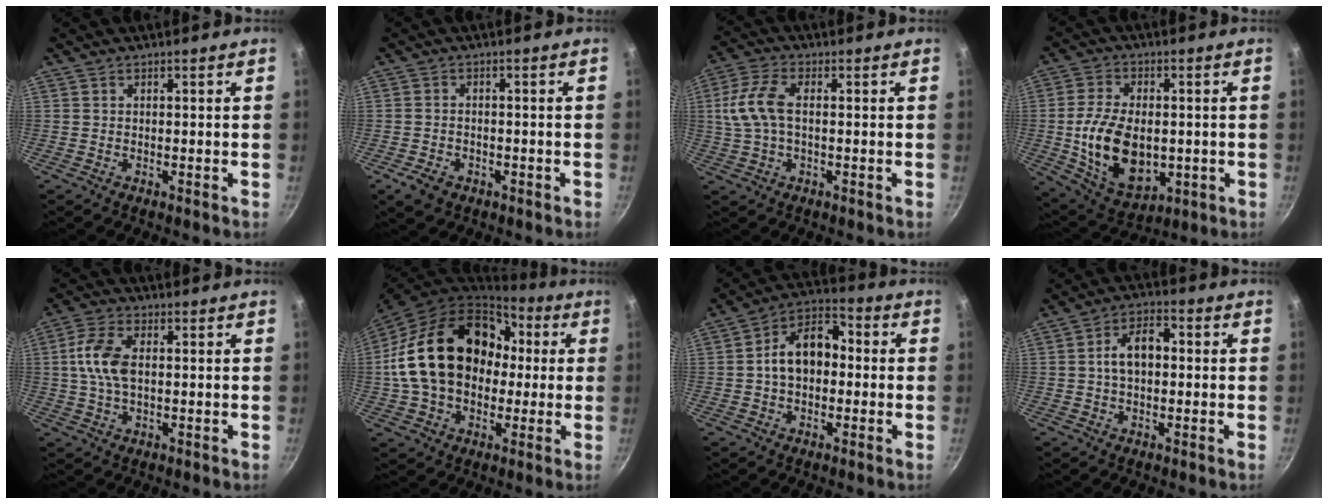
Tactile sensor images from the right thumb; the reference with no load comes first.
{"total": 4.7, "force": [-2.3, 3.3, 2.4], "torque": [-0.042, 0.016, -0.032]}
{"total": 8.7, "force": [0.6, 4.7, 7.3], "torque": [-0.163, 0.017, 0.005]}
{"total": 16.4, "force": [-1.3, 10.4, 12.6], "torque": [-0.208, -0.005, -0.005]}
{"total": 8.1, "force": [0.8, 4.5, 6.7], "torque": [-0.133, 0.015, 0.009]}
{"total": 24.4, "force": [2.0, 18.0, 16.5], "torque": [-0.275, 0.054, 0.039]}
{"total": 11.9, "force": [-0.1, 8.3, 8.5], "torque": [-0.101, 0.042, -0.020]}
{"total": 7.8, "force": [0.3, 4.9, 6.1], "torque": [-0.082, 0.025, -0.003]}